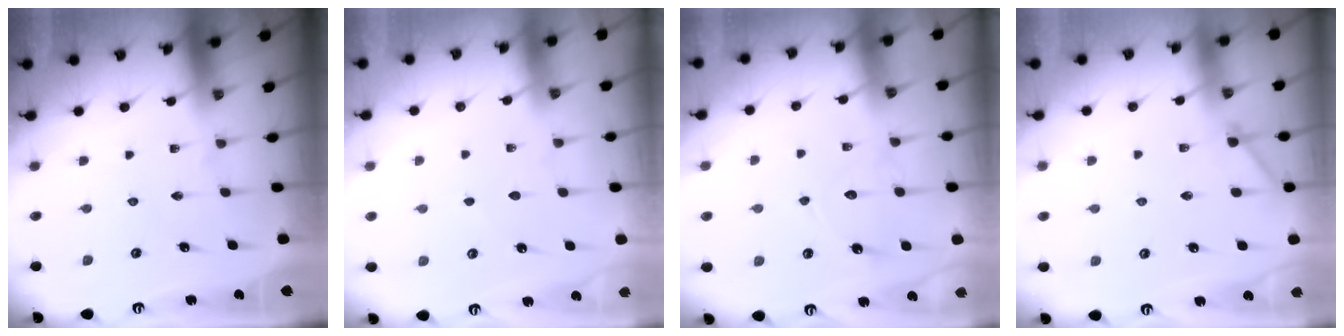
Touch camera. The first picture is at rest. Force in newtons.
{"total": 2.7, "press": 2.6, "slide": 0.3}
{"total": 8.6, "press": 8.6, "slide": 0.8}
{"total": 3.9, "press": 3.8, "slide": 0.6}